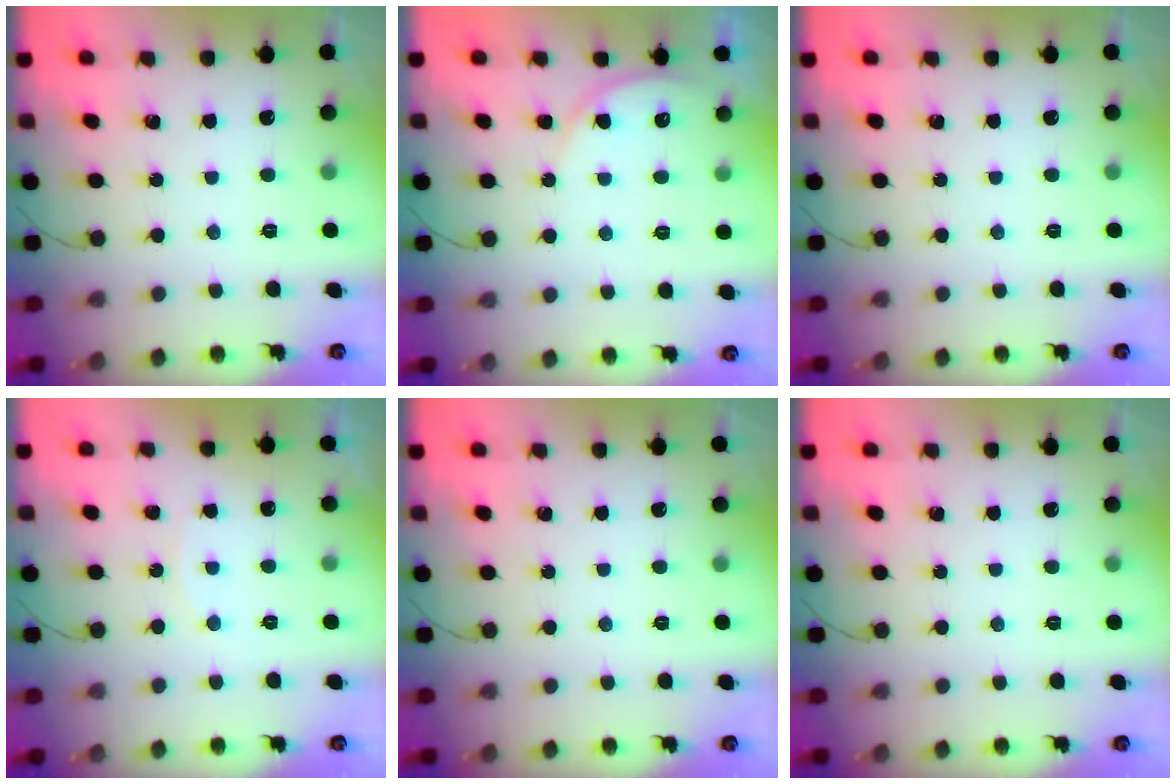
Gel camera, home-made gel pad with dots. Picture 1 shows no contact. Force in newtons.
{"total": 5.9, "press": 5.9, "slide": 0.4}
{"total": 0.0}
{"total": 3.9, "press": 3.9, "slide": 0.4}
{"total": 0.0}
{"total": 0.0}